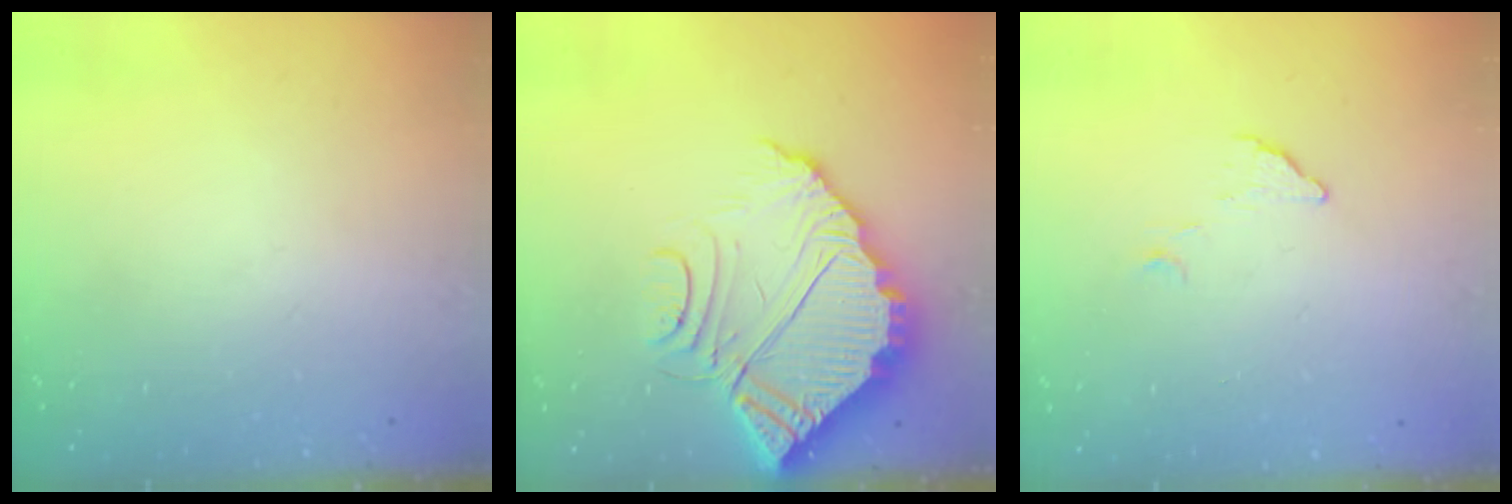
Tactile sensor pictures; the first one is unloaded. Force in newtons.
{"total": 9.5, "press": 9.5, "slide": 0.6}
{"total": 3.6, "press": 3.6, "slide": 0.1}